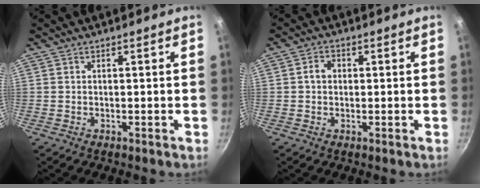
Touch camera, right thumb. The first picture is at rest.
{"total": 2.7, "force": [0.1, 2.2, 1.6], "torque": [-0.022, 0.009, -0.001]}